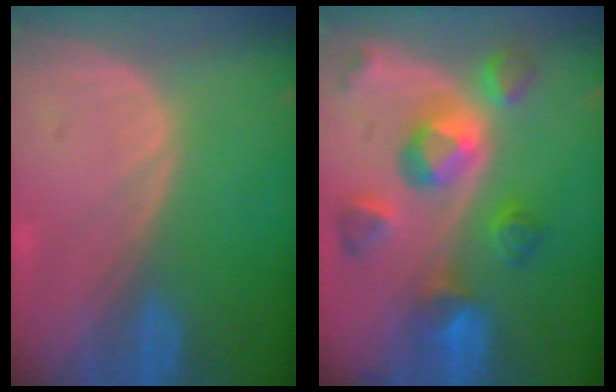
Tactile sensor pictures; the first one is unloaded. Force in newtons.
{"total": 9.5, "press": 8.6, "slide": 4.1}